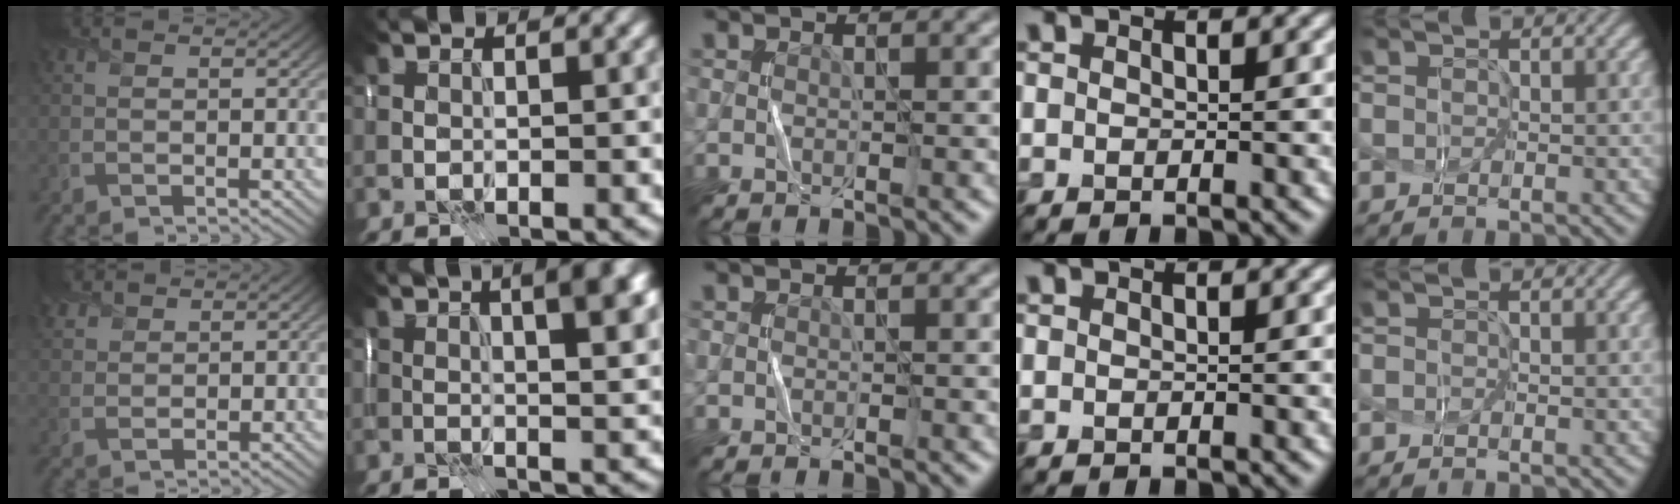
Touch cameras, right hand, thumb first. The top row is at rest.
{"thumb": {"total": 3.0, "force": [2.4, 1.6, 1.0], "torque": [-0.029, 0.008, 0.053]}, "index": {"total": 9.9, "force": [4.3, 3.6, 8.2], "torque": [-0.070, 0.044, 0.039]}, "little": {"total": 0.6, "force": [-0.4, -0.3, -0.2], "torque": [-0.001, -0.002, 0.003]}}